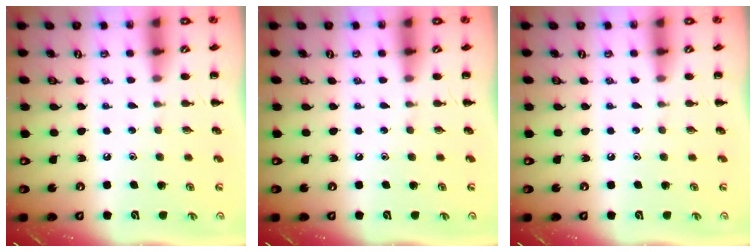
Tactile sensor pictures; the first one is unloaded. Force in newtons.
{"total": 0.0}
{"total": 0.0}